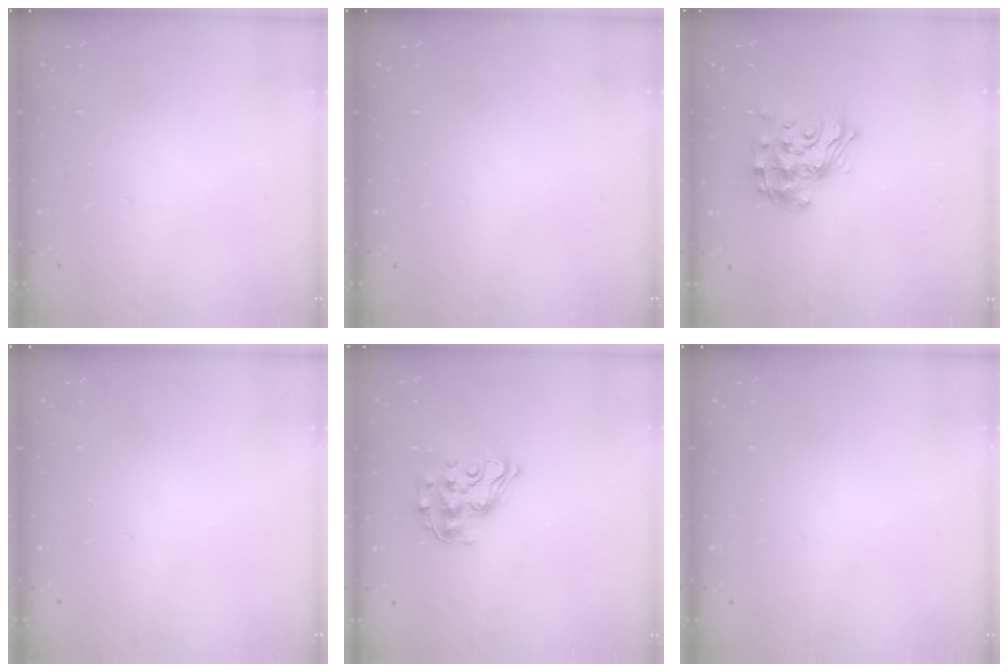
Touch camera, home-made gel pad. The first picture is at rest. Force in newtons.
{"total": 0.0}
{"total": 15.0, "press": 14.9, "slide": 1.0}
{"total": 0.0}
{"total": 13.5, "press": 13.5, "slide": 0.7}
{"total": 0.0}